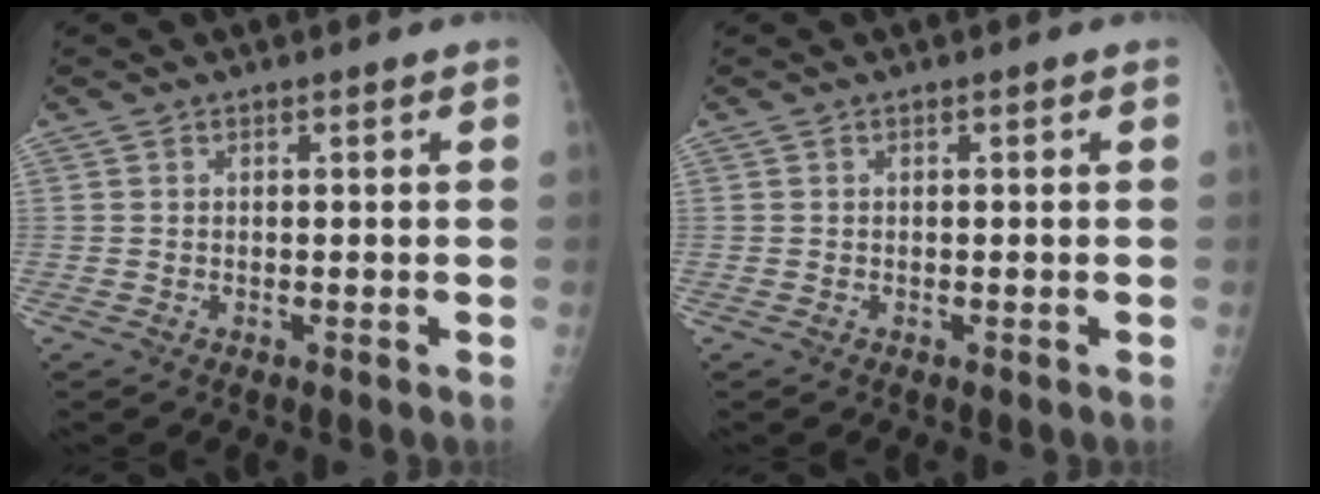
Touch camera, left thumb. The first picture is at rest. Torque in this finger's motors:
{"motor_torque": [0.02, 0.02, 0.00, 0.00, 0.00]}